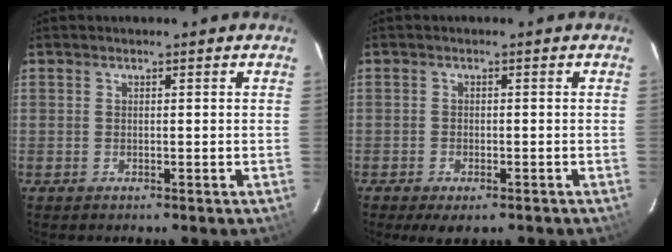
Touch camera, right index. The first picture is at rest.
{"total": 4.9, "force": [-3.5, 2.0, 2.8], "torque": [-0.060, -0.019, -0.053]}